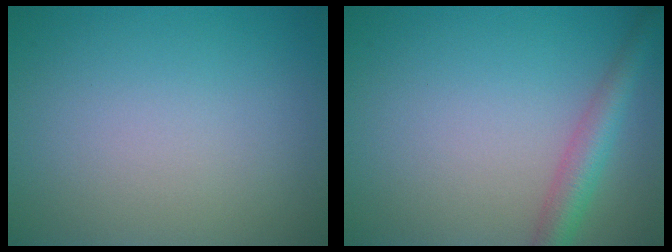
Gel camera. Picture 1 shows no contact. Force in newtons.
{"total": 3.4, "press": 3.4, "slide": 0.2}